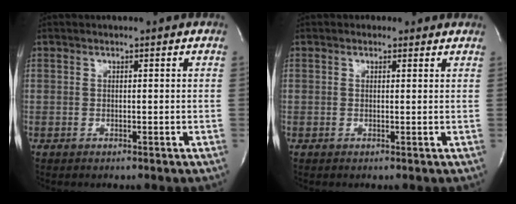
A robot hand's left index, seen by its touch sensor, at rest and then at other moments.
{"total": 1.4, "force": [0.8, 1.1, 0.0], "torque": [0.004, 0.010, 0.006]}